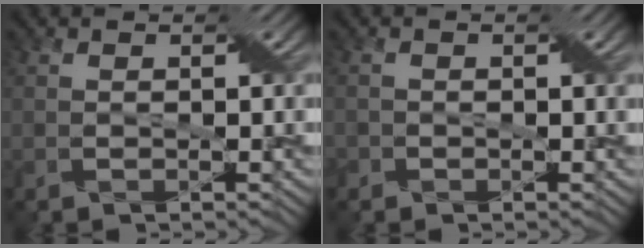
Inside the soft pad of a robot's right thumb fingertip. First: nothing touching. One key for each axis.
{"total": 1.1, "fx": -0.5, "fy": 0.9, "fz": 0.4, "tx": -0.011, "ty": -0.002, "tz": -0.010}